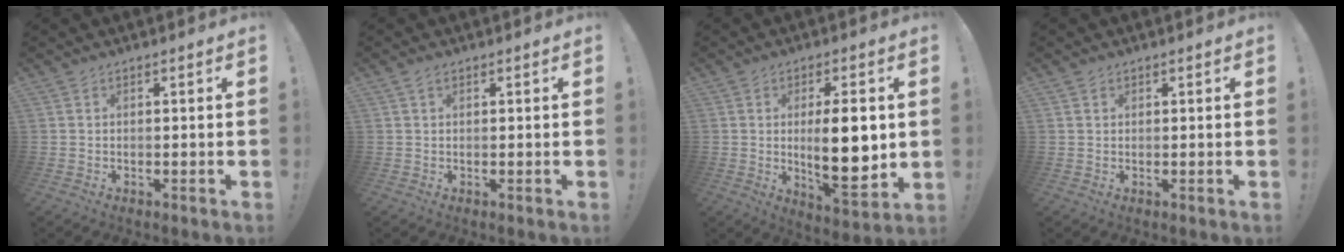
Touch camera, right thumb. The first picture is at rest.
{"total": 1.2, "force": [0.7, 0.6, 0.7], "torque": [-0.014, 0.002, 0.013]}
{"total": 15.4, "force": [0.7, 5.4, 14.4], "torque": [-0.230, -0.017, 0.007]}
{"total": 1.0, "force": [0.7, 0.7, 0.1], "torque": [0.003, -0.001, 0.013]}